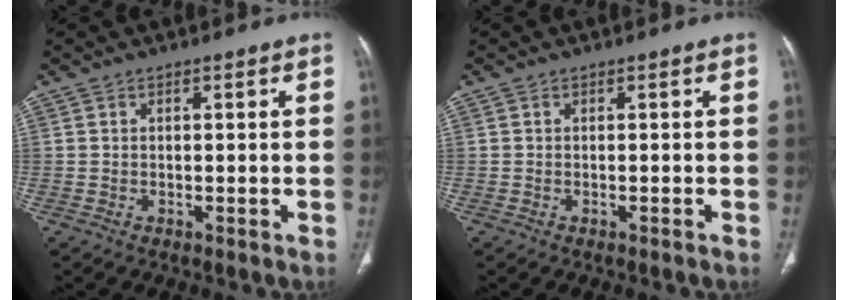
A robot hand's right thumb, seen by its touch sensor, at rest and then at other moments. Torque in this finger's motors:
{"motor_torque": [1.84, -1.90, -0.35, -0.45, 0.00]}